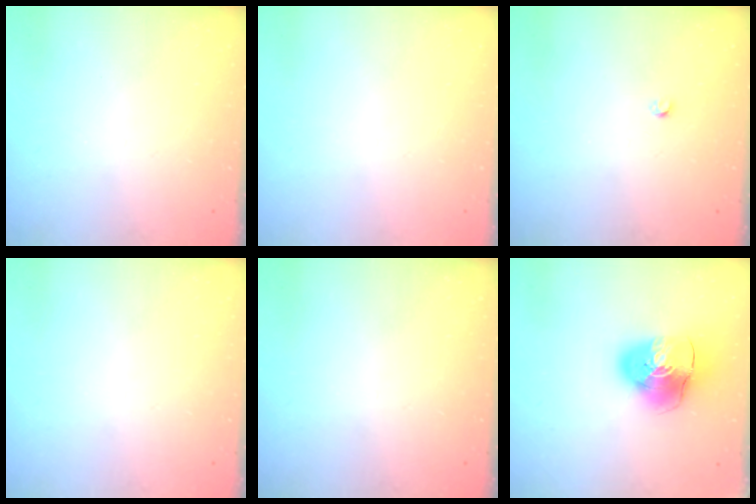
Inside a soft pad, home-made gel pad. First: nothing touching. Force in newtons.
{"total": 0.0}
{"total": 2.5, "press": 2.5, "slide": 0.4}
{"total": 0.0}
{"total": 0.0}
{"total": 12.7, "press": 12.5, "slide": 1.8}